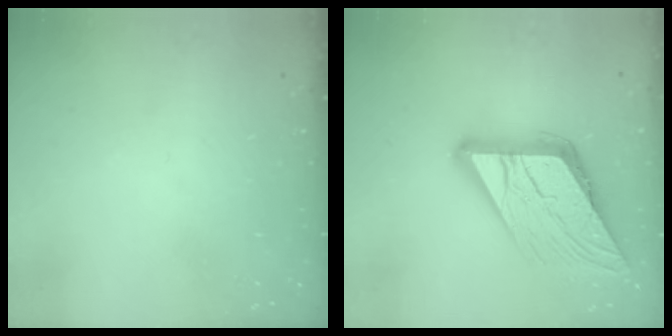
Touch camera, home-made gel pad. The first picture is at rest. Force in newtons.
{"total": 18.6, "press": 18.5, "slide": 2.0}